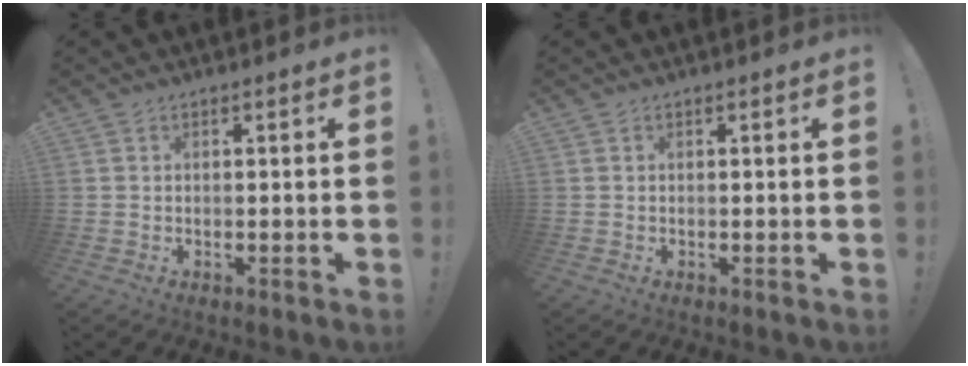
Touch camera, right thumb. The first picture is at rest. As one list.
[{"total": 0.0}]